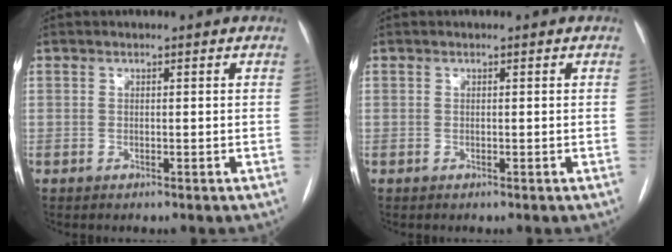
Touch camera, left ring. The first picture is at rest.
{"total": 0.0}